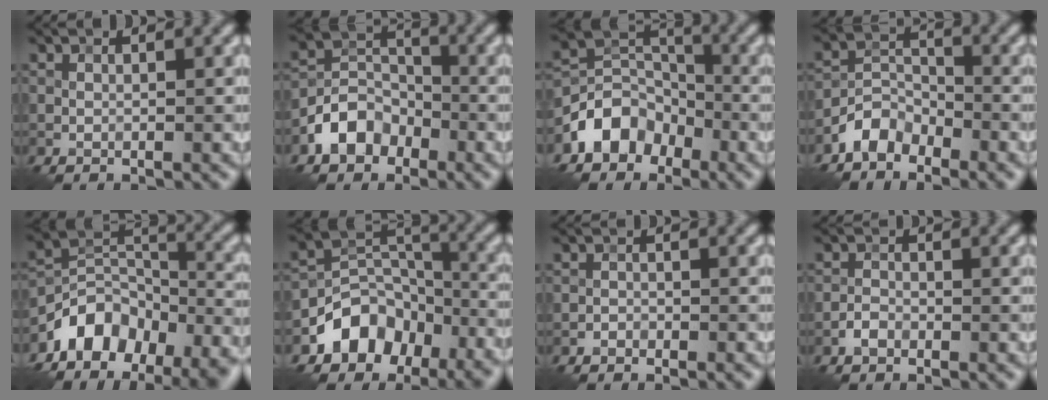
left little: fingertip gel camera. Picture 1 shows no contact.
{"total": 4.6, "force": [-2.7, 3.2, 1.9], "torque": [-0.032, 0.004, -0.058]}
{"total": 5.4, "force": [-3.3, 3.9, 1.9], "torque": [-0.018, 0.002, -0.069]}
{"total": 3.2, "force": [-2.6, 1.6, 1.1], "torque": [-0.019, 0.010, -0.061]}
{"total": 8.7, "force": [-6.2, 4.6, 4.1], "torque": [-0.056, 0.001, -0.120]}
{"total": 7.5, "force": [-4.5, 5.1, 3.1], "torque": [-0.028, -0.003, -0.087]}
{"total": 0.7, "force": [-0.6, 0.2, 0.1], "torque": [-0.002, 0.003, -0.011]}
{"total": 1.2, "force": [-0.8, 0.6, 0.6], "torque": [-0.010, 0.005, -0.019]}